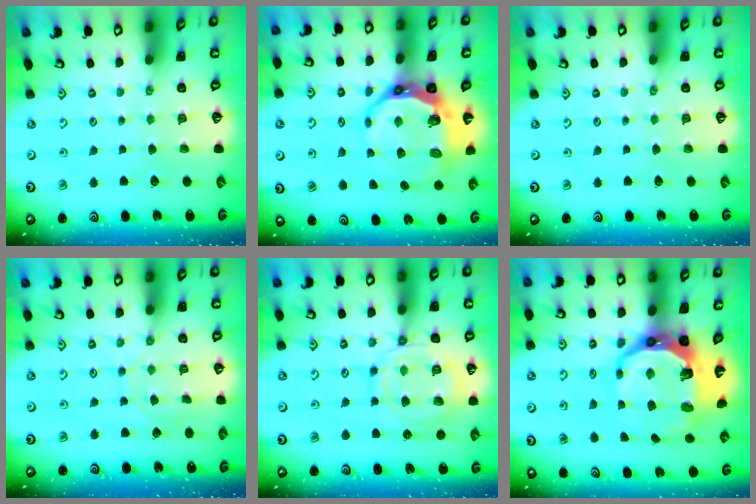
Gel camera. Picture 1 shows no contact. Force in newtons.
{"total": 12.1, "press": 11.3, "slide": 4.1}
{"total": 0.0}
{"total": 5.2, "press": 5.2, "slide": 0.5}
{"total": 13.4, "press": 13.3, "slide": 1.3}
{"total": 15.4, "press": 14.5, "slide": 5.4}